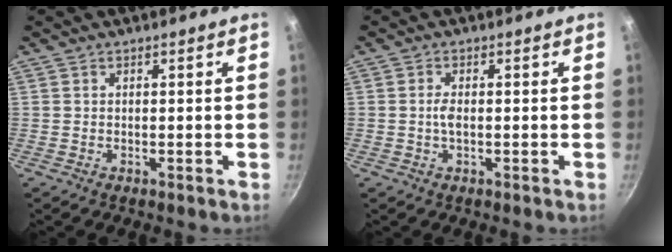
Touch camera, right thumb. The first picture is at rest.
{"total": 1.9, "force": [-0.2, 0.9, 1.7], "torque": [-0.035, 0.002, -0.003]}